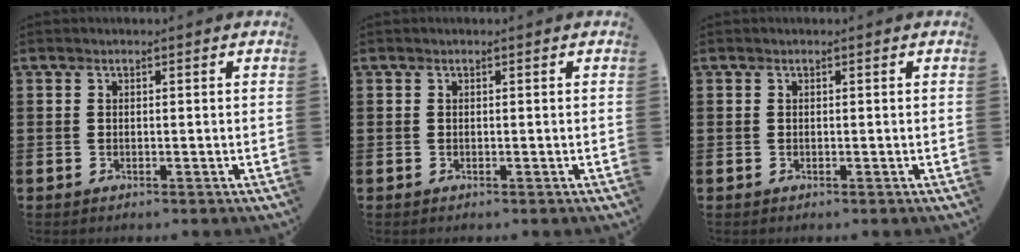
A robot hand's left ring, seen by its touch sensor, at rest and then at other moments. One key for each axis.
{"total": 0.0}
{"total": 0.0}